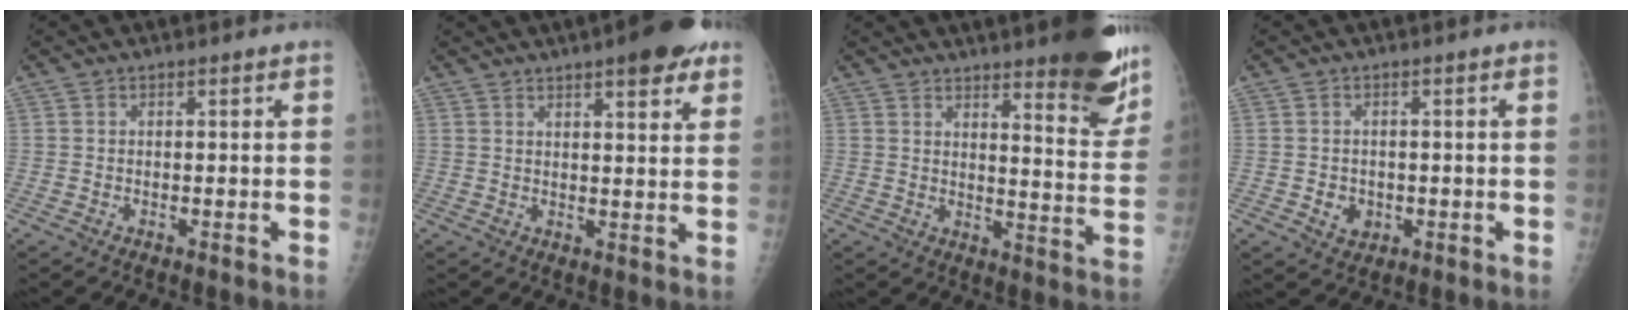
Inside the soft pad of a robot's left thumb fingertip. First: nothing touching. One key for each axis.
{"total": 9.4, "fx": 5.9, "fy": 2.5, "fz": 6.9, "tx": -0.070, "ty": -0.020, "tz": 0.073}
{"total": 18.0, "fx": 13.1, "fy": 4.0, "fz": 11.7, "tx": -0.117, "ty": -0.093, "tz": 0.162}
{"total": 3.2, "fx": -0.6, "fy": 2.8, "fz": 1.4, "tx": -0.009, "ty": 0.002, "tz": 0.000}